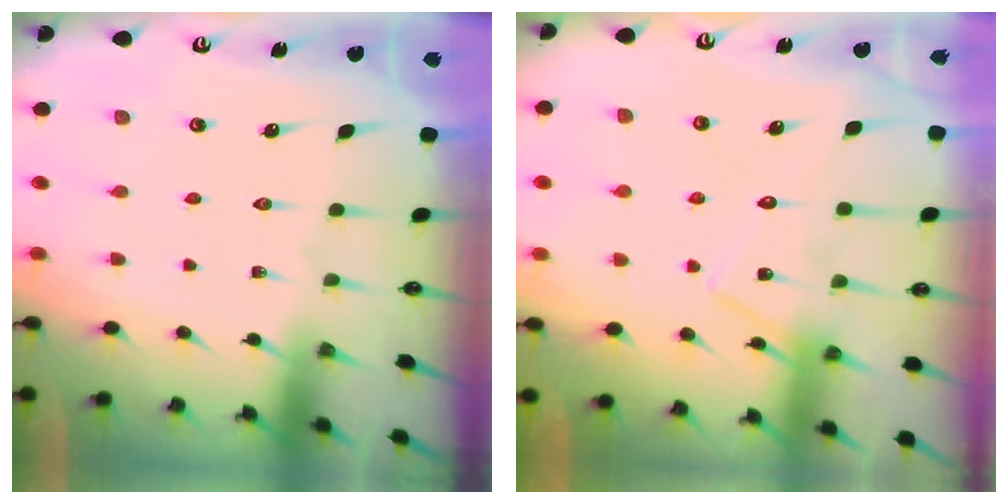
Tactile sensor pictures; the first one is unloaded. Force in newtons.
{"total": 14.0, "press": 14.0, "slide": 1.0}